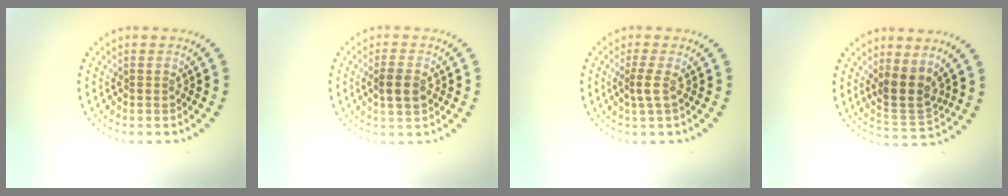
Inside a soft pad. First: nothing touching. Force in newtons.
{"total": 2.4, "press": 2.4, "slide": 0.4}
{"total": 1.3, "press": 1.0, "slide": 0.9}
{"total": 3.4, "press": 2.8, "slide": 1.9}